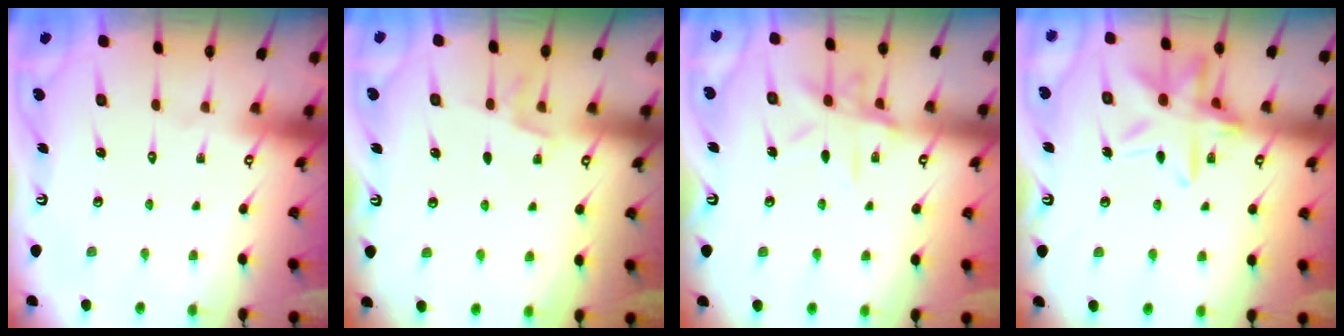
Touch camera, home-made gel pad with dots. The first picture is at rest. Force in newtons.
{"total": 4.8, "press": 4.6, "slide": 1.4}
{"total": 10.8, "press": 10.8, "slide": 0.7}
{"total": 14.8, "press": 14.7, "slide": 1.0}